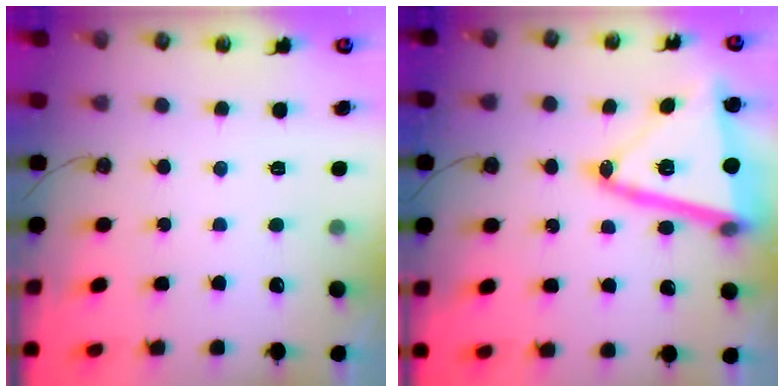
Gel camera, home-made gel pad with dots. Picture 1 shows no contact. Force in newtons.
{"total": 18.7, "press": 18.5, "slide": 2.8}